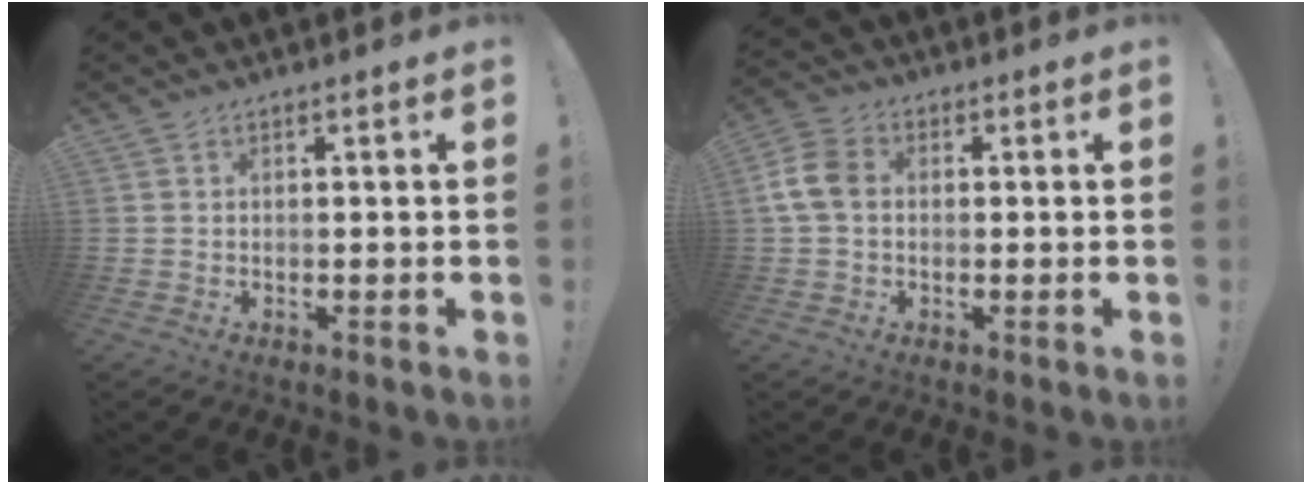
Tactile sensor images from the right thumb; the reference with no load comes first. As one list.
[{"total": 8.4, "force": [0.5, 5.9, 5.9], "torque": [-0.137, 0.013, 0.016]}]